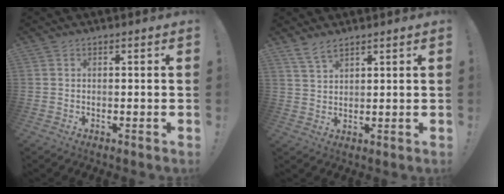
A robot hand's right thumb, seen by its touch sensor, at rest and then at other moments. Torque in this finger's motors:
{"motor_torque": [0.04, 0.33, 0.50, 0.35, -0.01]}